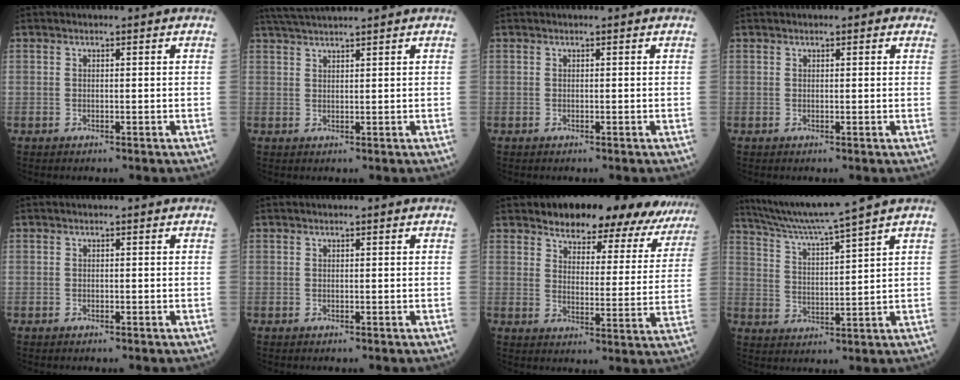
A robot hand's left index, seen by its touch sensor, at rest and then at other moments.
{"total": 6.3, "force": [5.7, -0.7, 2.5], "torque": [-0.045, 0.030, 0.102]}
{"total": 0.0}
{"total": 1.5, "force": [1.1, 0.7, 0.8], "torque": [-0.011, 0.006, 0.009]}
{"total": 0.0}
{"total": 0.6, "force": [0.6, 0.0, 0.2], "torque": [-0.008, 0.006, 0.010]}
{"total": 19.9, "force": [18.1, 6.0, 5.4], "torque": [-0.038, -0.026, 0.201]}
{"total": 11.2, "force": [9.7, -2.5, 5.0], "torque": [-0.094, 0.004, 0.173]}